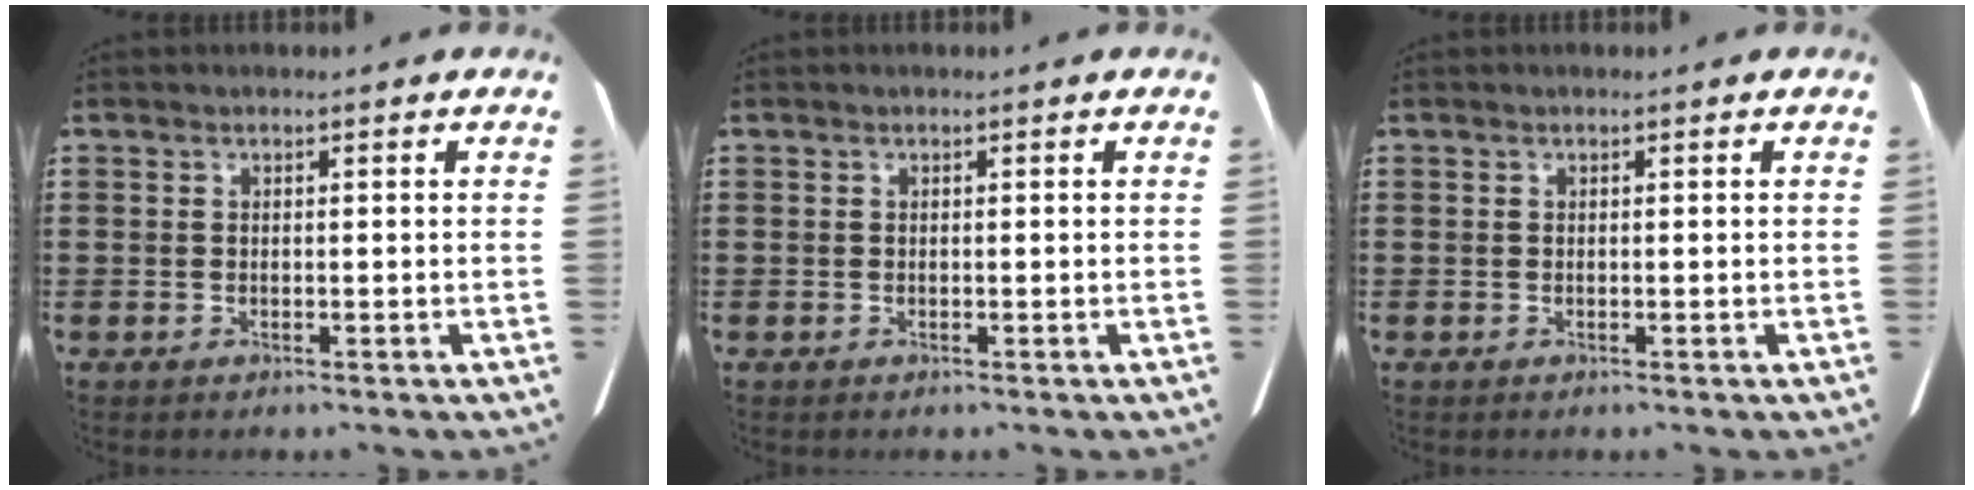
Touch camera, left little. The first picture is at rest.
{"total": 0.0}
{"total": 0.0}